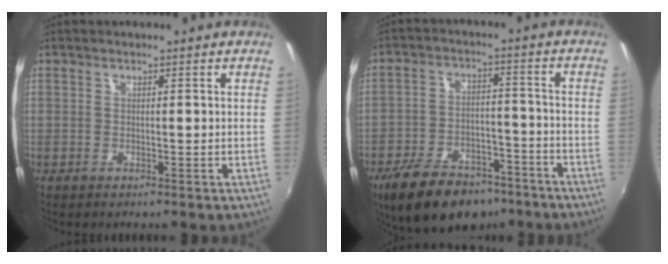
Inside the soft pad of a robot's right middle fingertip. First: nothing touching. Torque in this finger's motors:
{"motor_torque": [1.16, -0.98, 0.53, 0.21]}